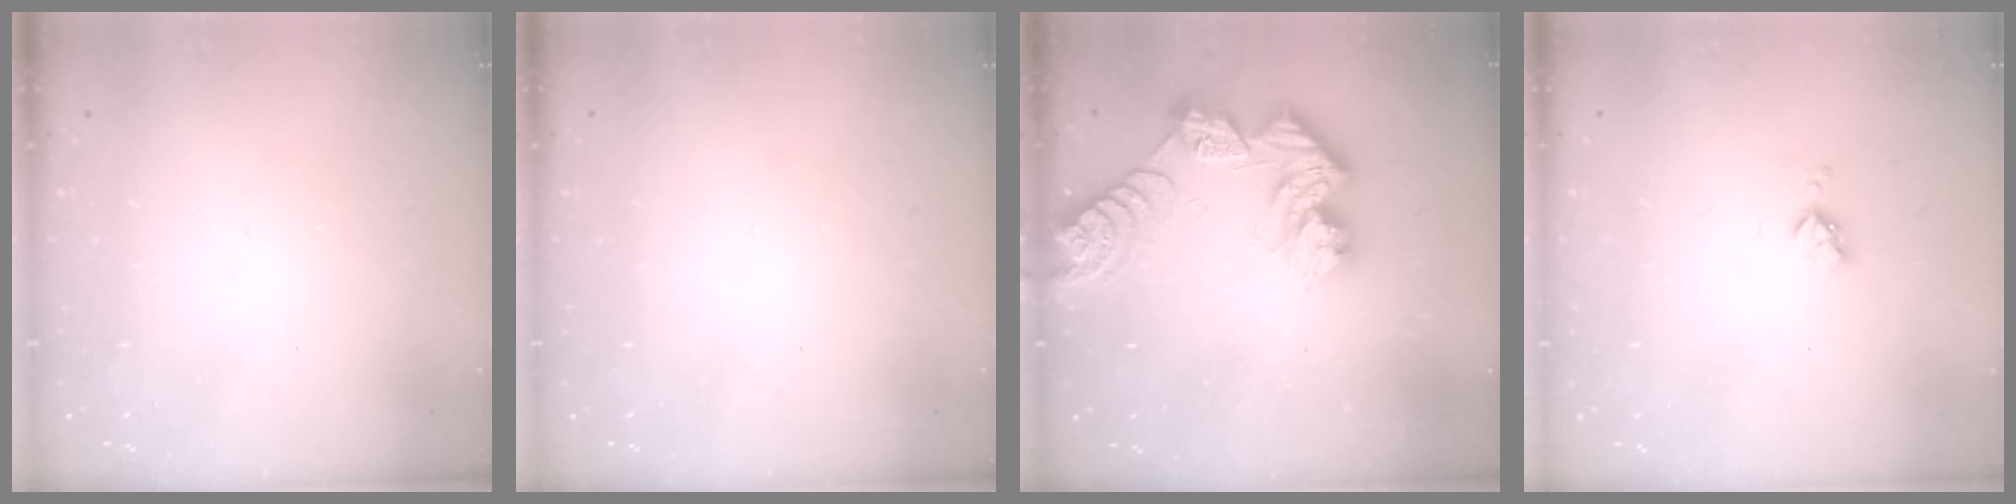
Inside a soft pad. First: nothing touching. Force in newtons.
{"total": 0.0}
{"total": 14.8, "press": 14.8, "slide": 1.3}
{"total": 3.7, "press": 3.7, "slide": 0.4}